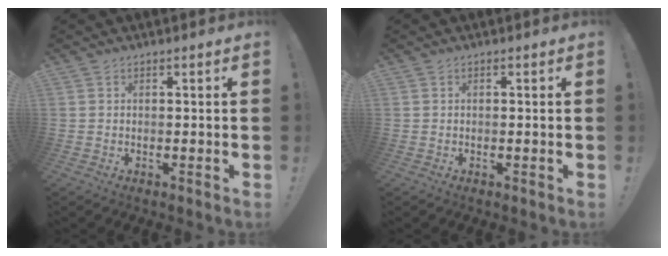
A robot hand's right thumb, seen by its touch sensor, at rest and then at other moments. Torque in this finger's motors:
{"motor_torque": [-0.34, -0.40, -0.07, 0.37, -0.07]}